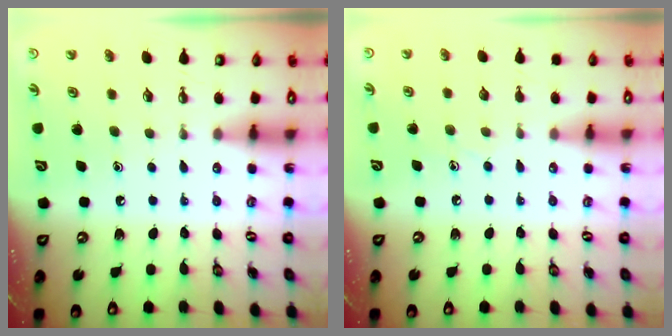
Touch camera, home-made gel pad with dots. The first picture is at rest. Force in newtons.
{"total": 5.0, "press": 5.0, "slide": 0.5}